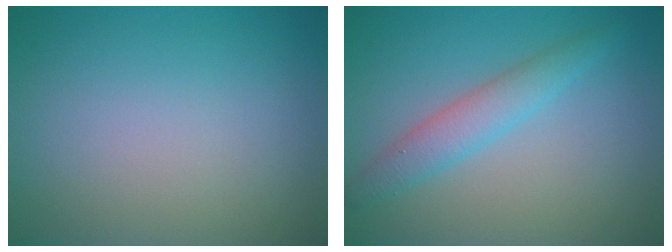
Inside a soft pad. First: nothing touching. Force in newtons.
{"total": 2.8, "press": 2.8, "slide": 0.1}